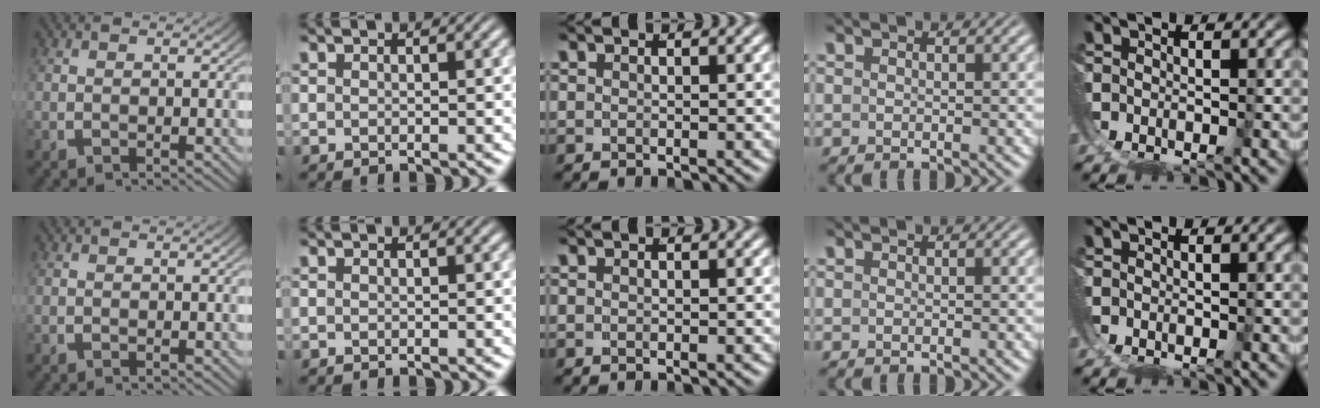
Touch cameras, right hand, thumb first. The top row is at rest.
{}